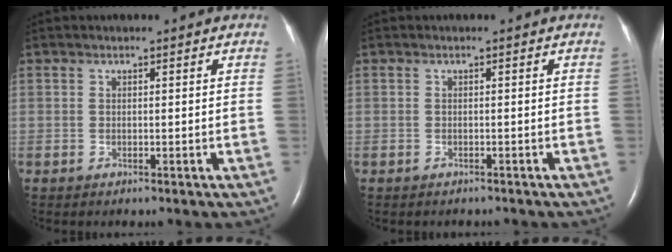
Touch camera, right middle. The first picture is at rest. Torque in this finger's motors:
{"motor_torque": [0.14, -0.36, 0.00, 0.00]}